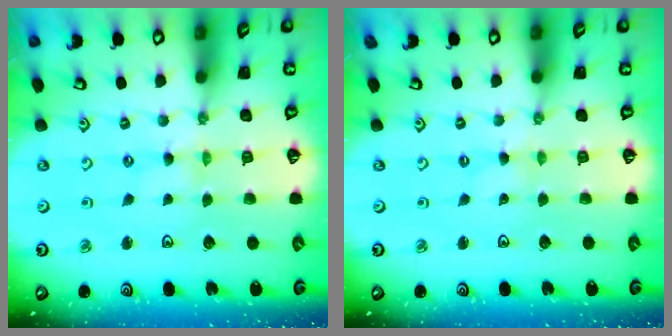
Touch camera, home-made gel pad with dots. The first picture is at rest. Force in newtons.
{"total": 0.0}